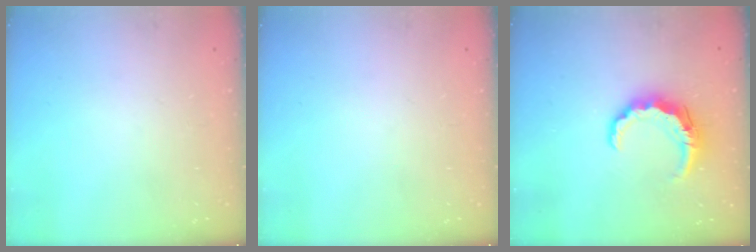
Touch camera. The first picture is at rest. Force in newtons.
{"total": 0.0}
{"total": 8.0, "press": 7.9, "slide": 1.2}